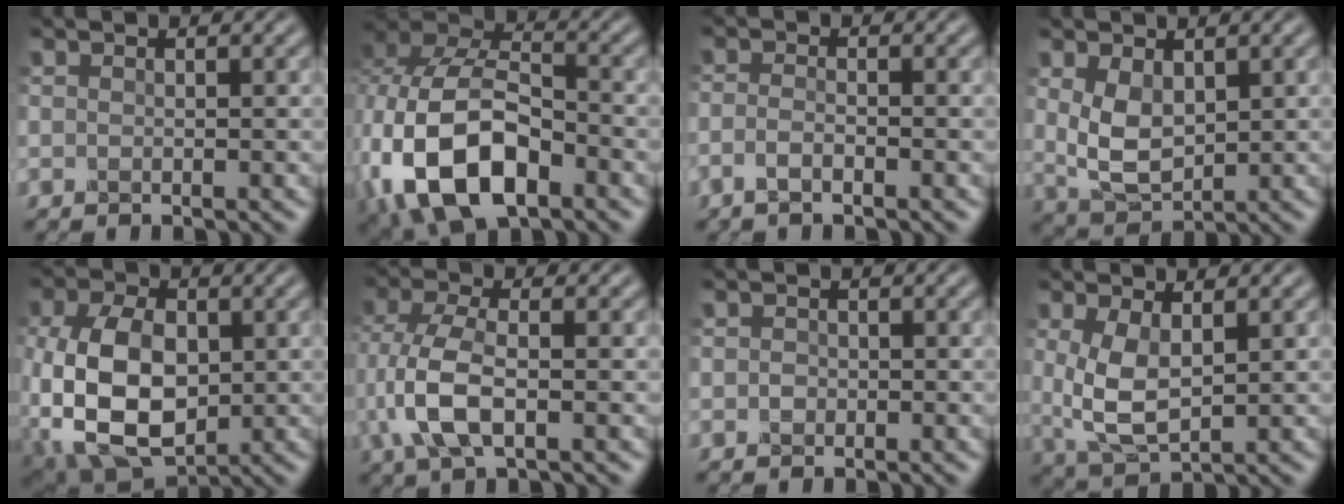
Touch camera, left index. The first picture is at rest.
{"total": 13.0, "force": [-3.7, 8.1, 9.5], "torque": [-0.221, -0.020, -0.064]}
{"total": 1.6, "force": [-1.1, 0.4, 1.1], "torque": [-0.036, 0.003, -0.028]}
{"total": 4.2, "force": [1.0, 2.9, 3.0], "torque": [-0.081, 0.000, 0.029]}
{"total": 11.3, "force": [-1.2, 7.4, 8.5], "torque": [-0.199, -0.013, -0.019]}
{"total": 5.8, "force": [-1.3, 2.9, 4.8], "torque": [-0.131, 0.007, -0.029]}
{"total": 0.5, "force": [-0.2, 0.5, -0.1], "torque": [-0.009, 0.004, -0.004]}
{"total": 4.3, "force": [0.8, 2.2, 3.6], "torque": [-0.099, -0.001, 0.024]}